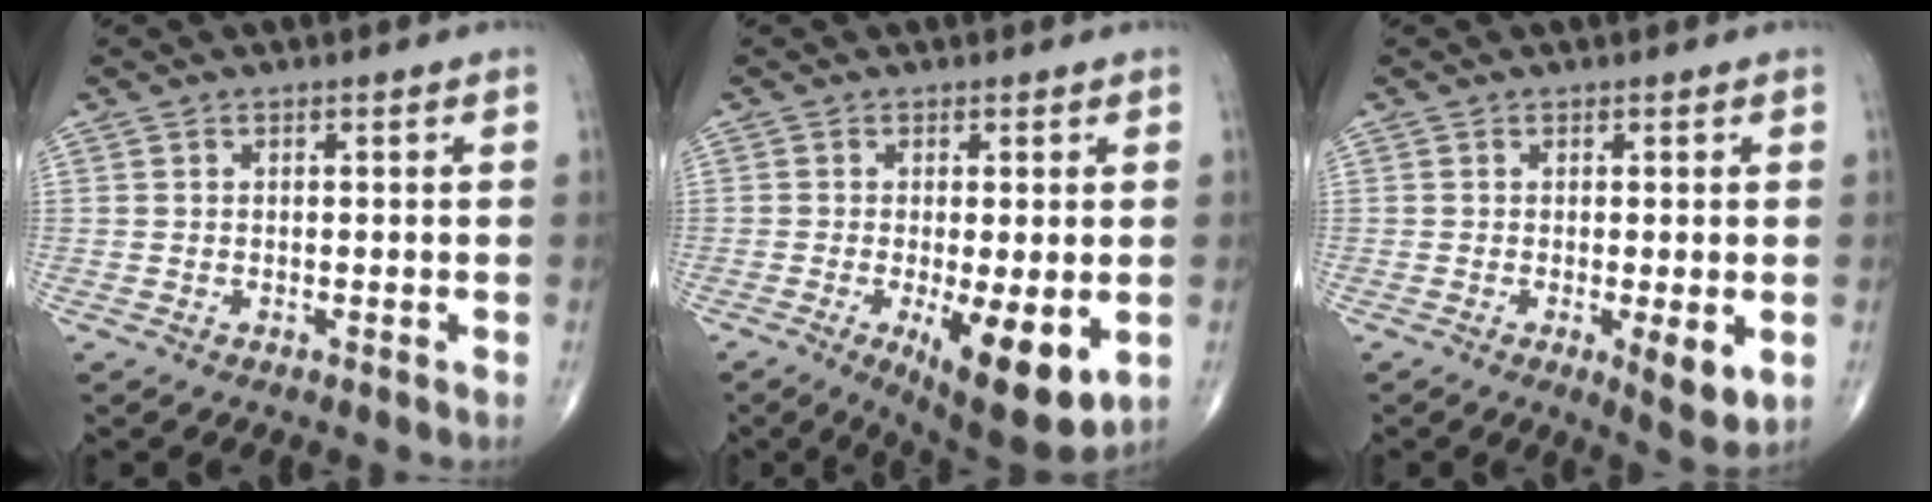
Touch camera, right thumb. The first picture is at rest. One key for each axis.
{"total": 11.8, "fx": -3.1, "fy": 3.5, "fz": 10.8, "tx": -0.160, "ty": -0.027, "tz": -0.039}
{"total": 5.3, "fx": -1.1, "fy": 1.3, "fz": 5.0, "tx": -0.076, "ty": -0.019, "tz": -0.017}